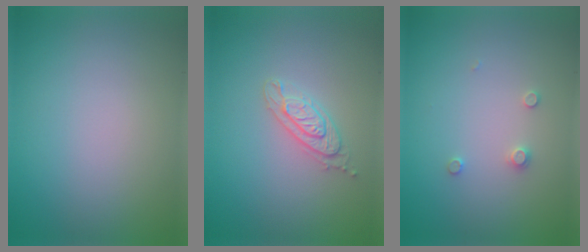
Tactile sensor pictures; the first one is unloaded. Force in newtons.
{"total": 2.2, "press": 2.1, "slide": 0.5}
{"total": 1.0, "press": 1.0, "slide": 0.2}